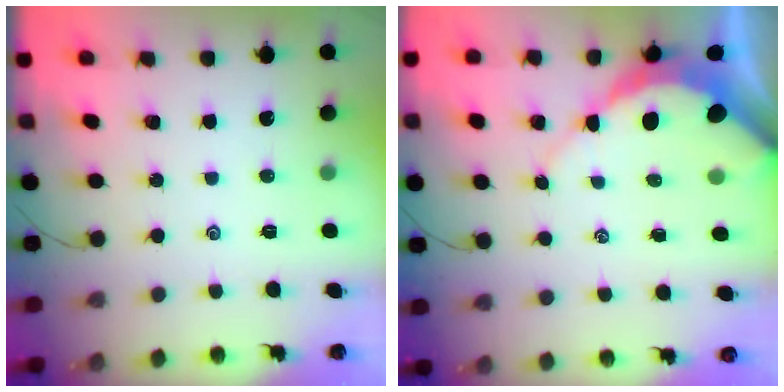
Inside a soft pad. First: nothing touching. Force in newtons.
{"total": 8.5, "press": 8.4, "slide": 1.1}